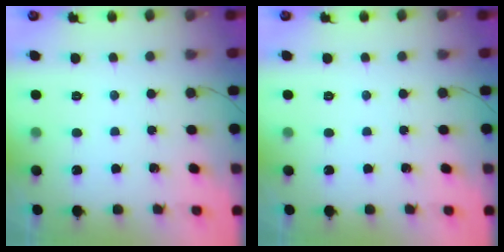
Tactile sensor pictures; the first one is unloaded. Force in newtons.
{"total": 0.0}